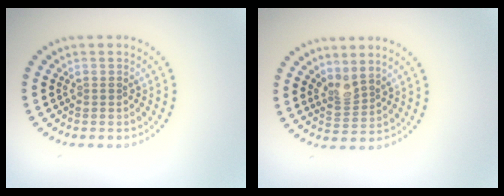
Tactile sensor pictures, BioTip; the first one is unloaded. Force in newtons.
{"total": 2.0, "press": 1.5, "slide": 1.4}